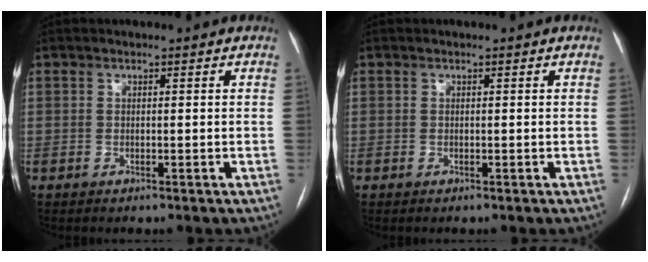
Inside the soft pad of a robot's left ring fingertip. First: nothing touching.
{"total": 0.0}